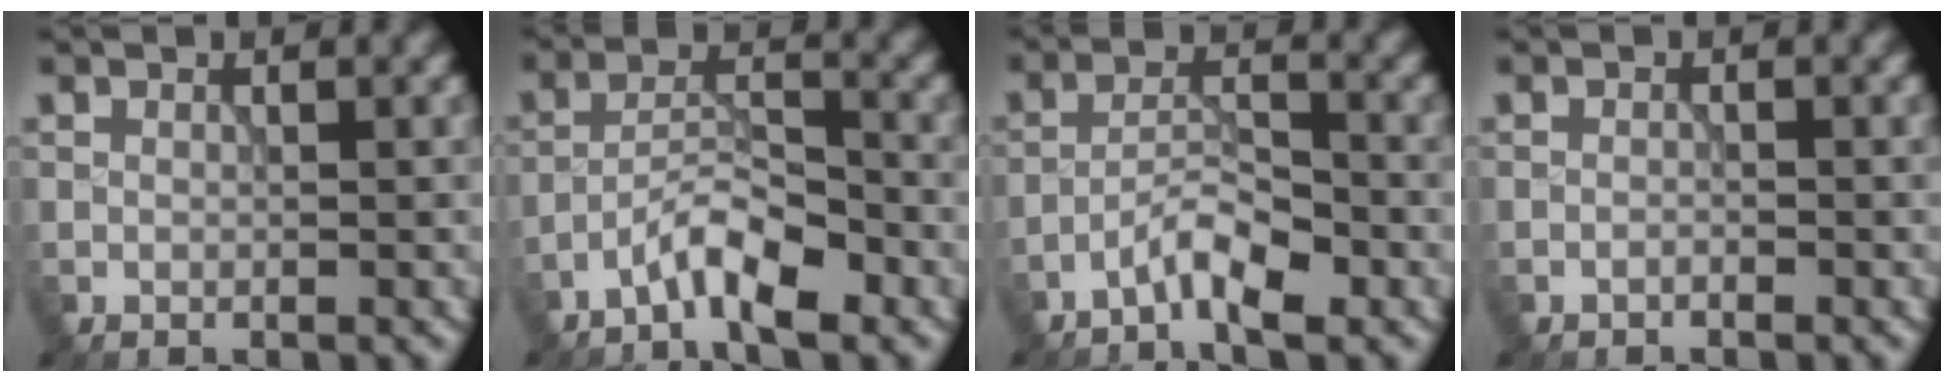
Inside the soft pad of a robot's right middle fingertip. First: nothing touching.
{"total": 4.4, "force": [-3.1, 0.9, 3.0], "torque": [-0.055, 0.010, -0.066]}
{"total": 3.7, "force": [-2.6, 0.7, 2.6], "torque": [-0.049, 0.010, -0.055]}
{"total": 0.5, "force": [-0.5, 0.0, 0.3], "torque": [-0.003, 0.002, -0.011]}